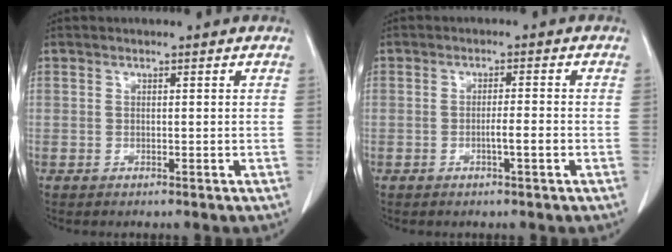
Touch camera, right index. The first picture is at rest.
{"total": 2.6, "force": [-0.8, 0.0, 2.4], "torque": [-0.042, -0.001, -0.015]}